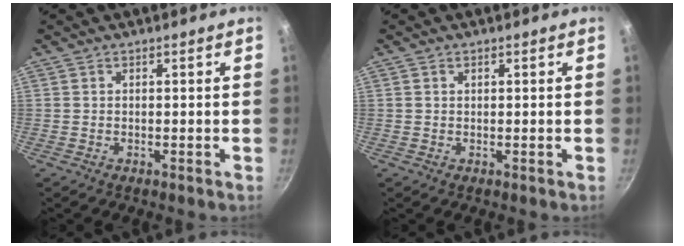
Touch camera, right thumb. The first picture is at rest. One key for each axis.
{"total": 0.7, "fx": 0.3, "fy": 0.5, "fz": 0.4, "tx": -0.005, "ty": 0.003, "tz": 0.005}